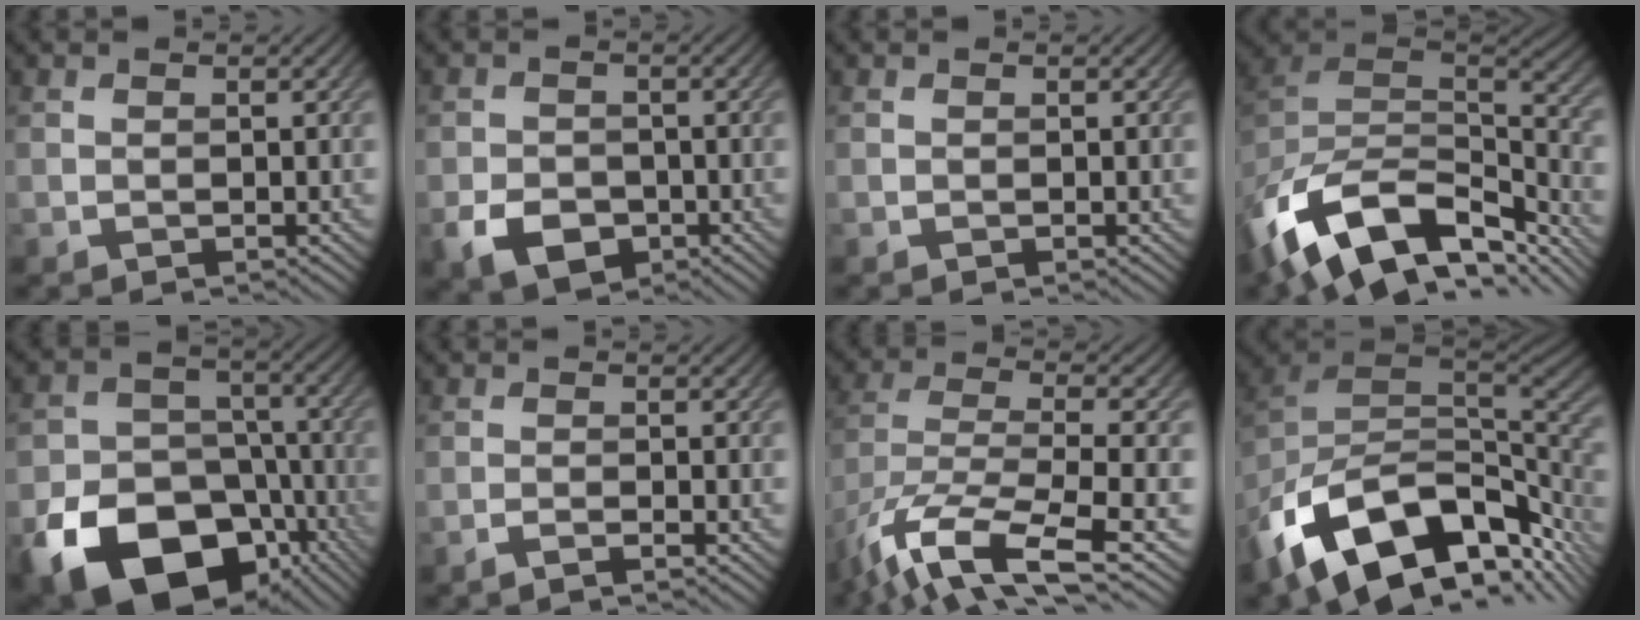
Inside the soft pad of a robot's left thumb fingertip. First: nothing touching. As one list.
[{"total": 5.2, "force": [-2.4, 3.7, 2.8], "torque": [-0.055, -0.013, -0.048]}, {"total": 0.0}, {"total": 16.2, "force": [-8.9, 8.5, 10.4], "torque": [-0.258, -0.031, -0.143]}, {"total": 19.3, "force": [-10.1, 13.5, 9.3], "torque": [-0.182, -0.053, -0.149]}, {"total": 1.8, "force": [-1.3, 0.2, 1.2], "torque": [-0.015, 0.002, -0.036]}, {"total": 13.1, "force": [-7.7, 3.9, 9.9], "torque": [-0.212, -0.014, -0.136]}, {"total": 16.8, "force": [-7.7, 9.7, 11.3], "torque": [-0.243, -0.030, -0.129]}]